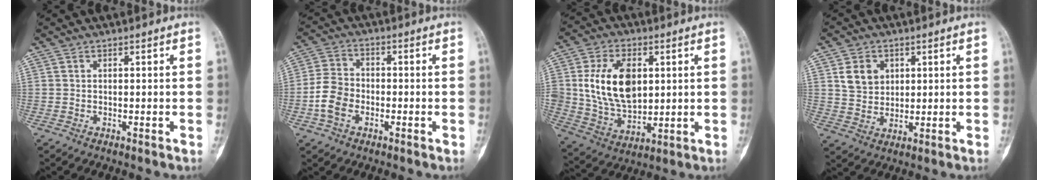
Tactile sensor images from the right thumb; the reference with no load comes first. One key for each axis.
{"total": 6.9, "fx": -2.2, "fy": 5.0, "fz": 4.2, "tx": -0.078, "ty": 0.018, "tz": -0.050}
{"total": 16.1, "fx": 2.9, "fy": 10.3, "fz": 12.0, "tx": -0.193, "ty": -0.011, "tz": 0.063}
{"total": 6.5, "fx": 2.3, "fy": 5.3, "fz": 3.1, "tx": -0.031, "ty": -0.013, "tz": 0.048}